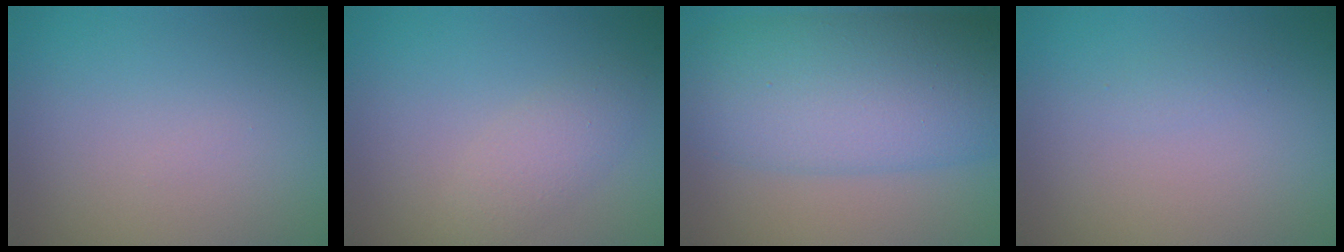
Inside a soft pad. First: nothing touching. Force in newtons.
{"total": 2.2, "press": 2.2, "slide": 0.2}
{"total": 10.2, "press": 10.2, "slide": 0.3}
{"total": 0.6, "press": 0.6, "slide": 0.0}